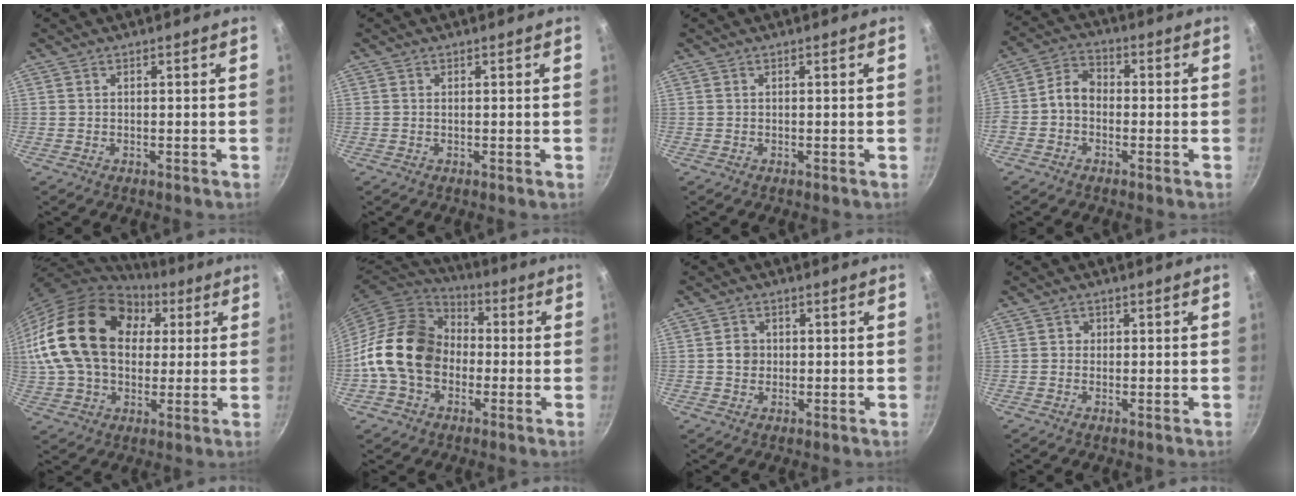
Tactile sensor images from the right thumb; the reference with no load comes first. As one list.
[{"total": 0.0}, {"total": 0.0}, {"total": 5.7, "force": [-1.1, 4.4, 3.5], "torque": [-0.046, 0.025, -0.038]}, {"total": 26.2, "force": [5.7, 18.4, 17.8], "torque": [-0.327, 0.030, 0.099]}, {"total": 17.6, "force": [-1.8, 13.6, 10.9], "torque": [-0.163, 0.041, -0.044]}, {"total": 3.1, "force": [0.0, 2.8, 1.4], "torque": [-0.009, 0.007, -0.002]}, {"total": 1.3, "force": [0.0, 1.3, 0.3], "torque": [0.005, 0.000, -0.004]}]